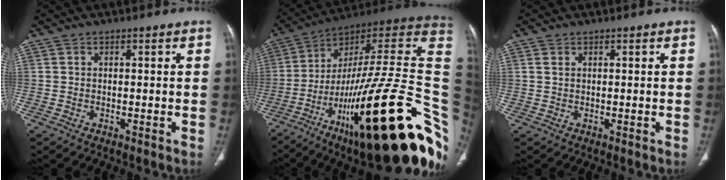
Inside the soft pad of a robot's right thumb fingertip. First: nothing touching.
{"total": 42.0, "force": [-12.2, 11.6, 38.5], "torque": [-0.471, 0.087, -0.190]}
{"total": 0.9, "force": [0.4, 0.7, 0.4], "torque": [-0.013, 0.004, 0.011]}